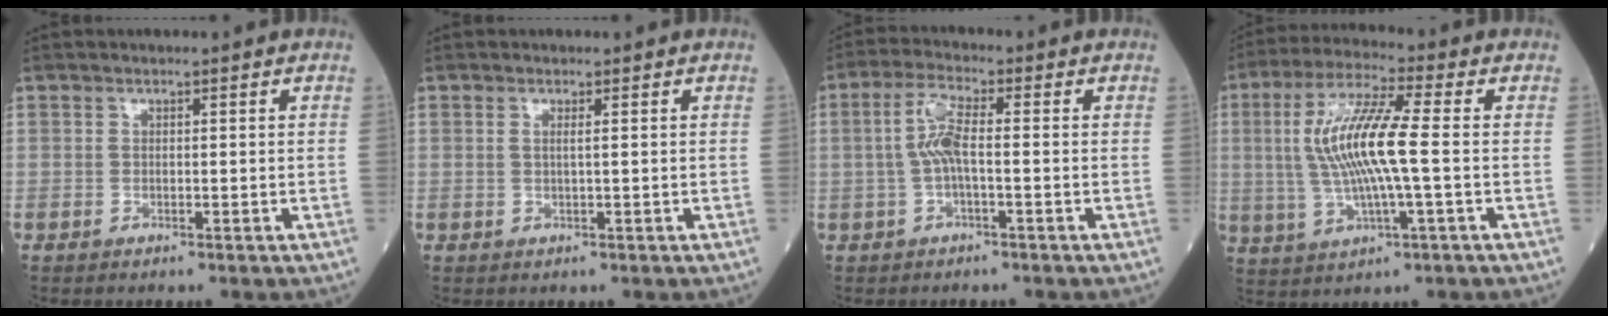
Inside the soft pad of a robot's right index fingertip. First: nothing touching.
{"total": 0.9, "force": [0.3, -0.1, 0.8], "torque": [-0.021, 0.000, 0.004]}
{"total": 5.2, "force": [-0.2, 1.0, 5.1], "torque": [-0.111, 0.011, -0.007]}
{"total": 12.1, "force": [0.3, 1.4, 12.0], "torque": [-0.249, 0.011, 0.005]}